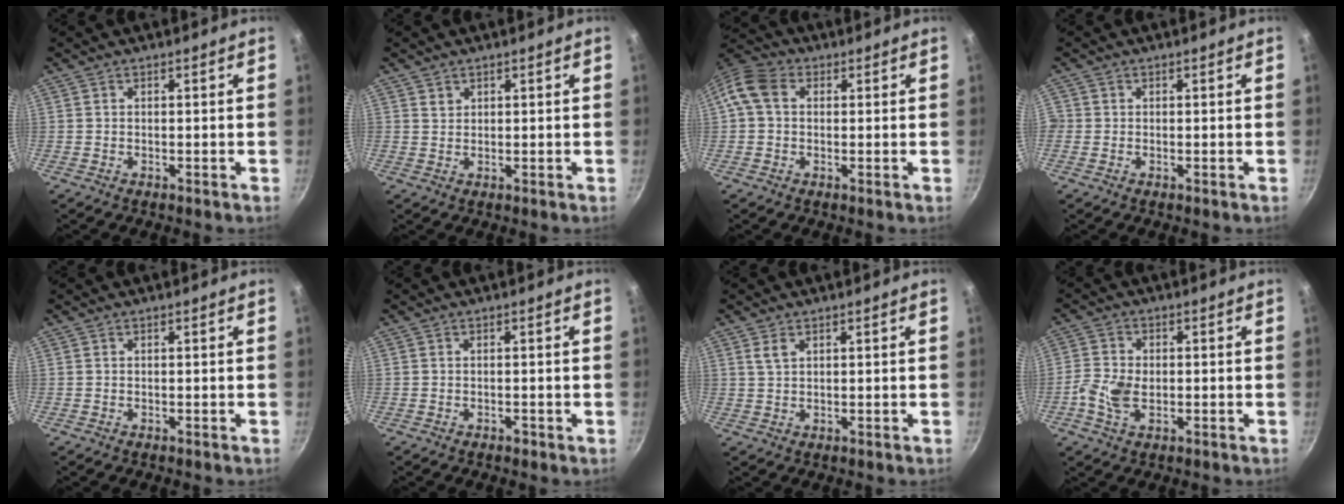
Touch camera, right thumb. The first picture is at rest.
{"total": 1.4, "force": [0.8, 1.1, 0.3], "torque": [0.007, 0.002, 0.015]}
{"total": 6.9, "force": [0.9, 5.3, 4.2], "torque": [-0.078, 0.016, -0.001]}
{"total": 1.0, "force": [-0.1, 0.9, 0.1], "torque": [0.004, 0.002, -0.005]}
{"total": 0.0}
{"total": 1.0, "force": [-0.5, 0.5, 0.6], "torque": [-0.011, 0.003, -0.004]}
{"total": 2.3, "force": [1.2, 1.3, 1.5], "torque": [-0.024, -0.003, 0.024]}
{"total": 6.1, "force": [-1.1, 3.9, 4.5], "torque": [-0.101, 0.008, -0.029]}